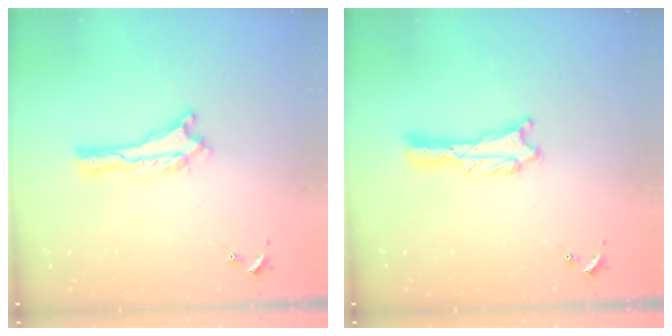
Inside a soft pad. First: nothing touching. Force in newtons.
{"total": 0.9, "press": 0.9, "slide": 0.1}